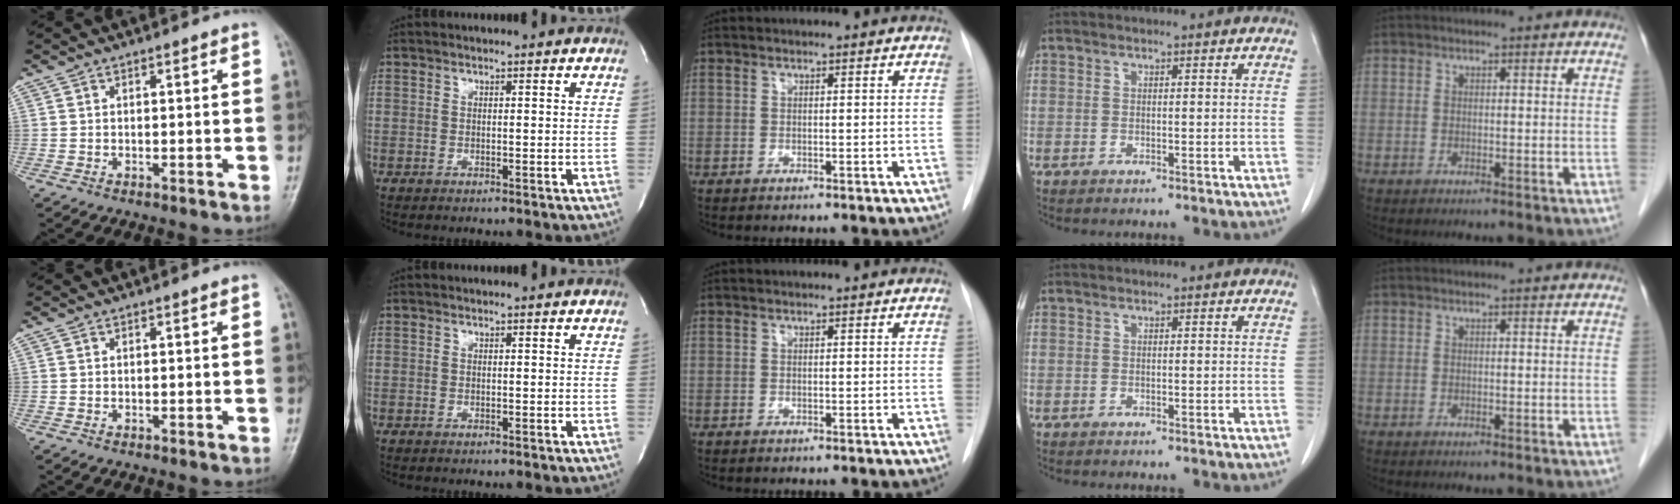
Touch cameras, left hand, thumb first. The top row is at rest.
{}